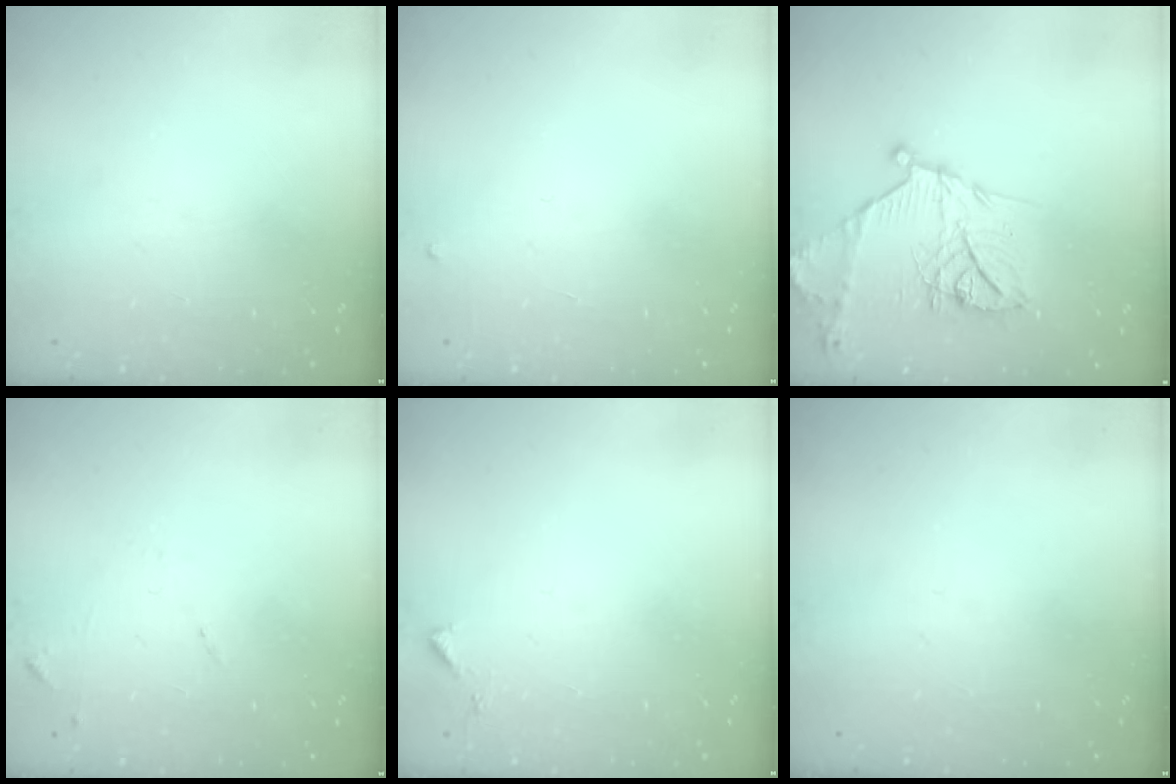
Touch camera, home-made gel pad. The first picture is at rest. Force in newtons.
{"total": 2.3, "press": 2.3, "slide": 0.3}
{"total": 19.6, "press": 19.6, "slide": 1.5}
{"total": 6.7, "press": 6.6, "slide": 0.6}
{"total": 3.2, "press": 3.2, "slide": 0.2}
{"total": 0.0}